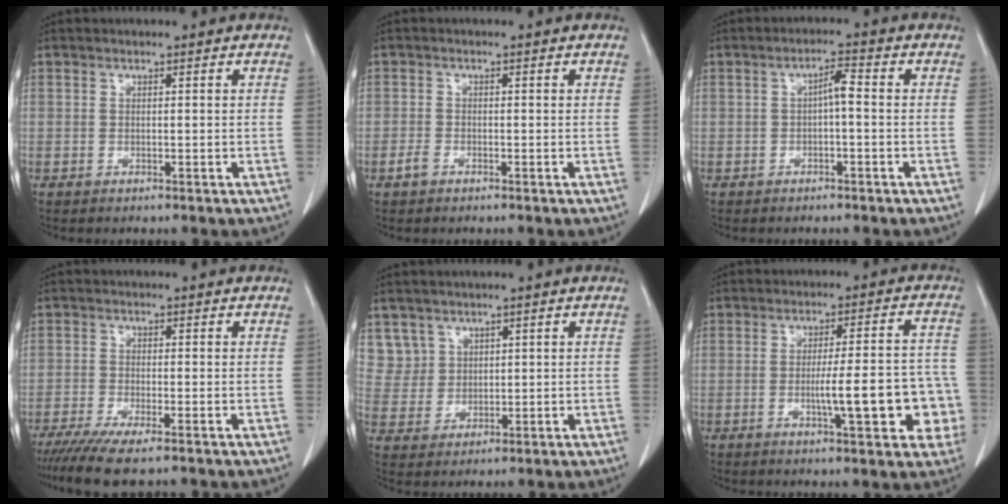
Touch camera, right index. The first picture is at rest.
{"total": 1.5, "force": [-0.9, 1.0, 0.6], "torque": [-0.016, 0.003, -0.016]}
{"total": 2.9, "force": [-0.2, 0.6, 2.8], "torque": [-0.048, 0.011, -0.003]}
{"total": 6.5, "force": [-5.0, 0.3, 4.2], "torque": [-0.068, -0.016, -0.081]}
{"total": 5.0, "force": [3.1, 4.0, -0.4], "torque": [0.016, 0.001, 0.066]}
{"total": 11.3, "force": [-2.9, 2.2, 10.7], "torque": [-0.139, 0.020, -0.032]}